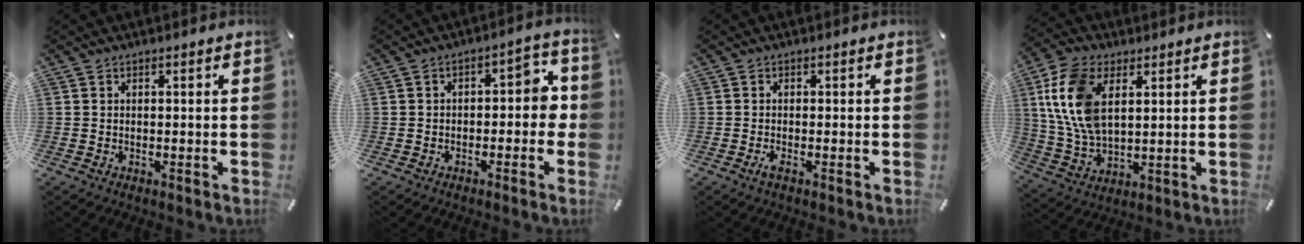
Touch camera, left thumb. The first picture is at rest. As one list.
[{"total": 5.5, "force": [-1.6, 3.3, 4.1], "torque": [-0.056, 0.016, -0.035]}, {"total": 1.5, "force": [-0.7, 0.4, 1.3], "torque": [-0.031, -0.002, -0.015]}, {"total": 13.6, "force": [4.1, 8.4, 9.9], "torque": [-0.246, -0.004, 0.070]}]